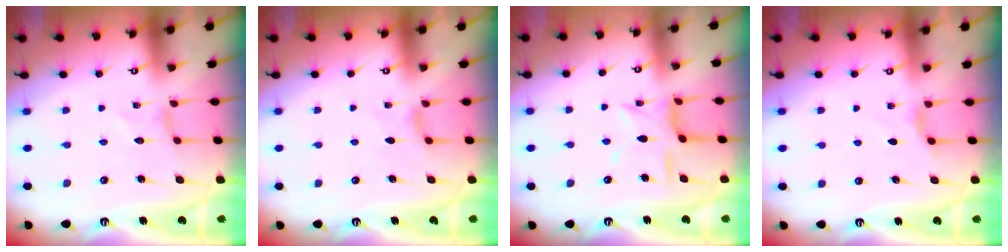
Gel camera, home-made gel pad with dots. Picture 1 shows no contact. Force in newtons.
{"total": 1.6, "press": 1.6, "slide": 0.4}
{"total": 10.3, "press": 10.2, "slide": 0.7}
{"total": 2.7, "press": 2.7, "slide": 0.4}